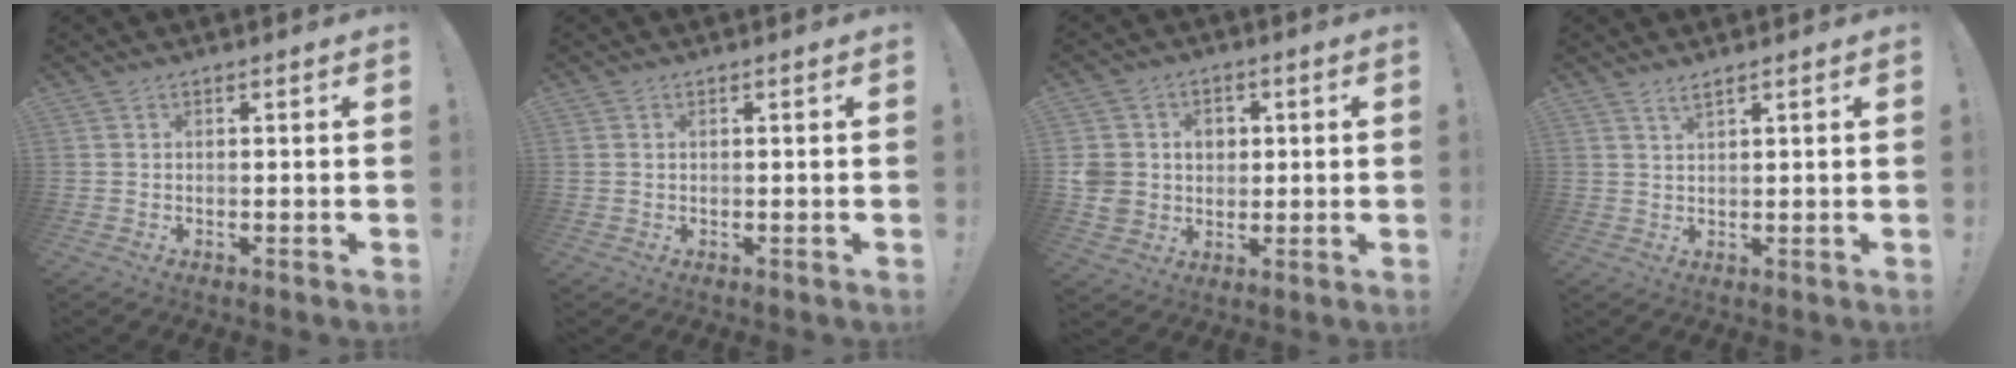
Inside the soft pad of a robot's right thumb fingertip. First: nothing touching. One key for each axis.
{"total": 0.5, "fx": 0.3, "fy": 0.3, "fz": 0.3, "tx": -0.009, "ty": 0.003, "tz": 0.008}
{"total": 8.4, "fx": 0.4, "fy": 8.0, "fz": 2.5, "tx": -0.046, "ty": -0.002, "tz": 0.013}
{"total": 2.2, "fx": 1.8, "fy": 0.1, "fz": 1.2, "tx": -0.018, "ty": -0.009, "tz": 0.030}